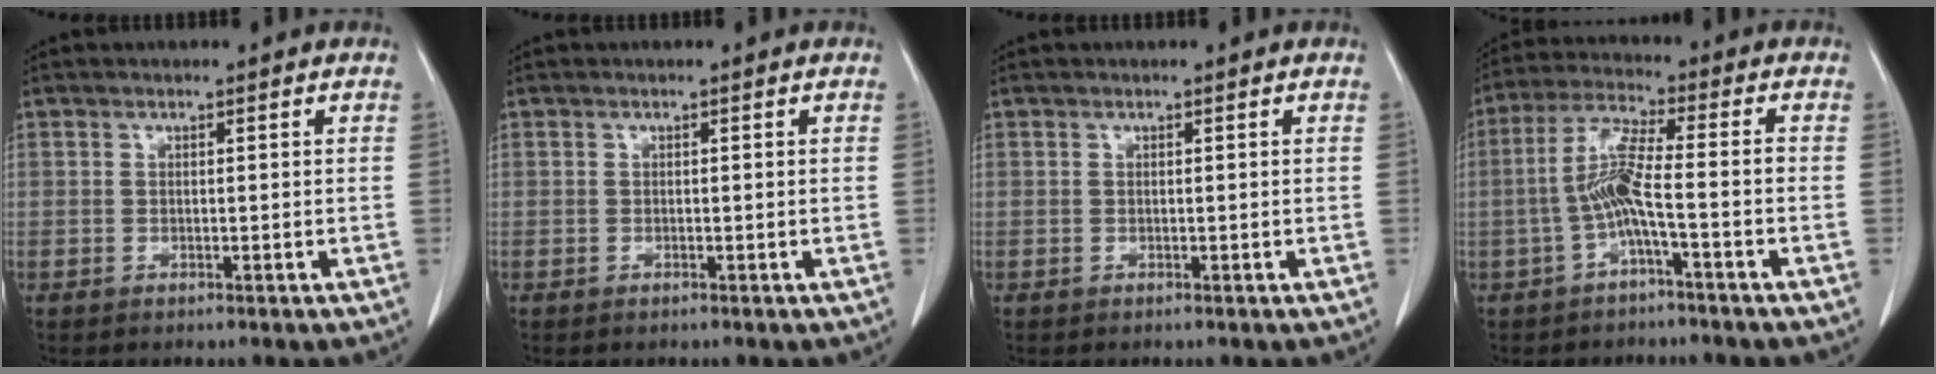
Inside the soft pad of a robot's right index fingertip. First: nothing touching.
{"total": 0.0}
{"total": 0.0}
{"total": 7.0, "force": [-2.1, 0.1, 6.7], "torque": [-0.137, 0.013, -0.043]}